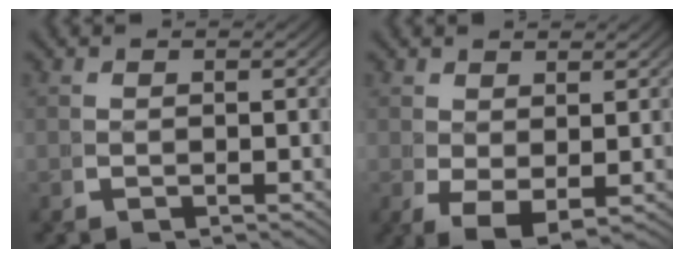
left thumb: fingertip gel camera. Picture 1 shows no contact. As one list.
[{"total": 3.7, "force": [-1.1, 2.3, 2.7], "torque": [-0.061, -0.032, 0.006]}]